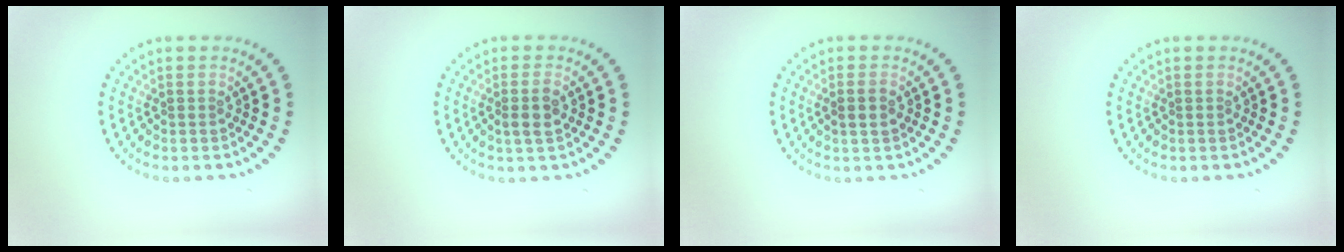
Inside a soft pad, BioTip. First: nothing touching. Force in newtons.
{"total": 1.8, "press": 1.7, "slide": 0.6}
{"total": 1.5, "press": 1.4, "slide": 0.5}
{"total": 0.0}